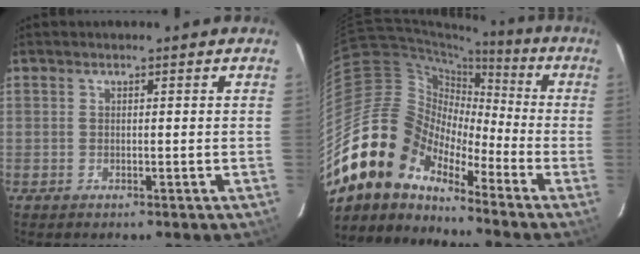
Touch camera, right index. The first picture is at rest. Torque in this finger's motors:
{"motor_torque": [1.08, -1.06, 0.11, -0.05]}